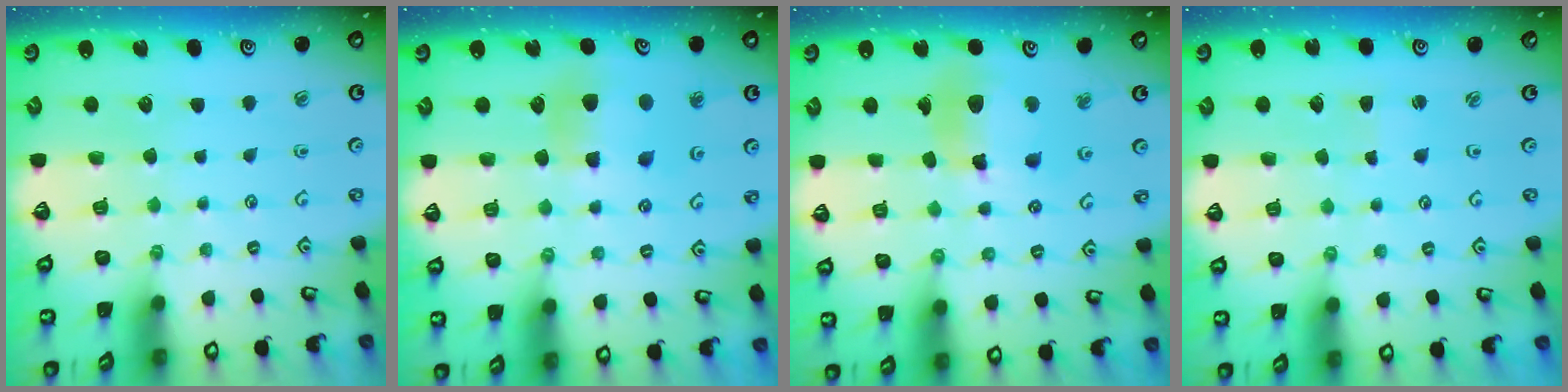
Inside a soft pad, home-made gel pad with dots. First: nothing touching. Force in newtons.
{"total": 7.6, "press": 7.5, "slide": 1.0}
{"total": 12.5, "press": 12.4, "slide": 1.7}
{"total": 1.6, "press": 1.6, "slide": 0.3}